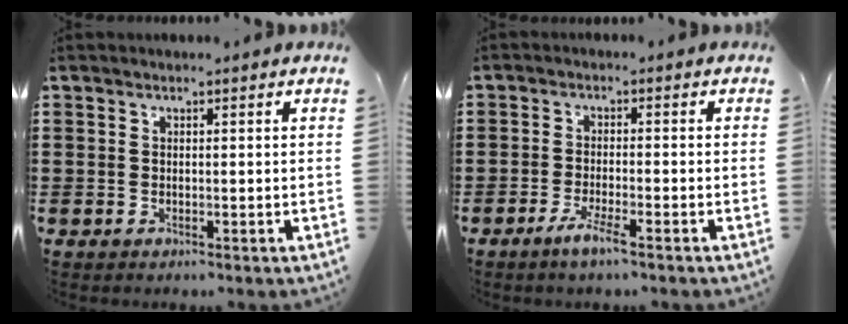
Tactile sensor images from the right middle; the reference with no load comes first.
{"total": 3.6, "force": [-2.4, 0.2, 2.6], "torque": [-0.056, -0.004, -0.047]}